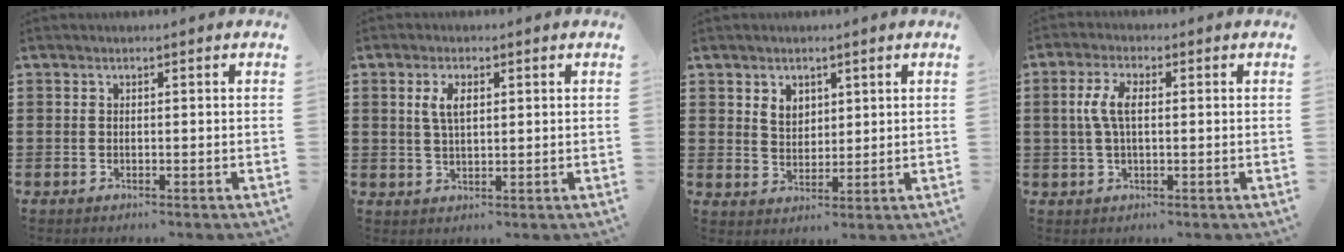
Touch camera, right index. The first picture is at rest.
{"total": 3.8, "force": [1.2, 1.7, 3.2], "torque": [-0.067, 0.008, 0.019]}
{"total": 3.4, "force": [2.0, 2.5, 1.1], "torque": [-0.031, 0.010, 0.036]}
{"total": 5.2, "force": [0.4, 2.2, 4.7], "torque": [-0.113, 0.002, -0.003]}